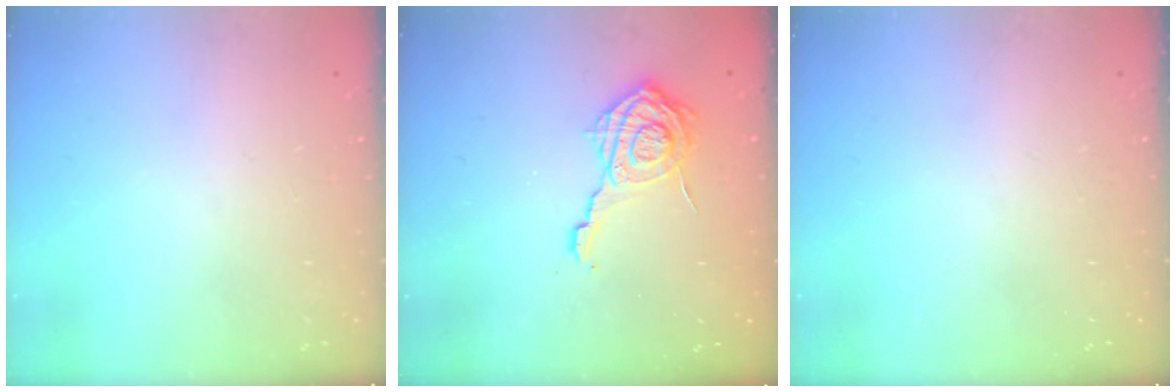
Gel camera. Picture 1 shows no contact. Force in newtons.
{"total": 12.8, "press": 12.8, "slide": 0.9}
{"total": 0.0}